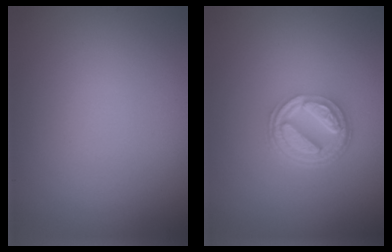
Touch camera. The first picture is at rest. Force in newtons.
{"total": 5.2, "press": 3.9, "slide": 3.5}